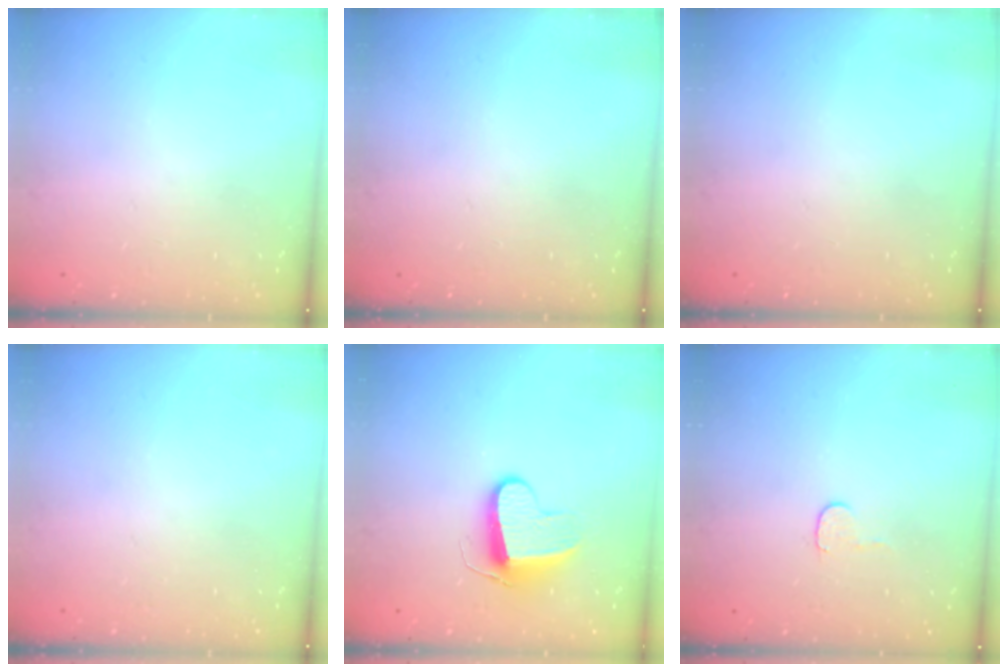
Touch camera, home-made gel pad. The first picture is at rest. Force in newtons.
{"total": 0.0}
{"total": 0.0}
{"total": 0.0}
{"total": 9.1, "press": 9.1, "slide": 0.2}
{"total": 4.0, "press": 4.0, "slide": 0.4}